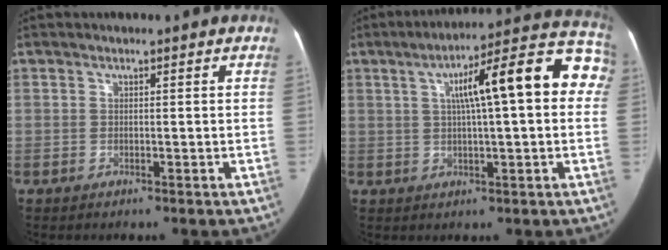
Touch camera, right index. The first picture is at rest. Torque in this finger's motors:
{"motor_torque": [0.75, -0.01, 0.65, 0.11]}